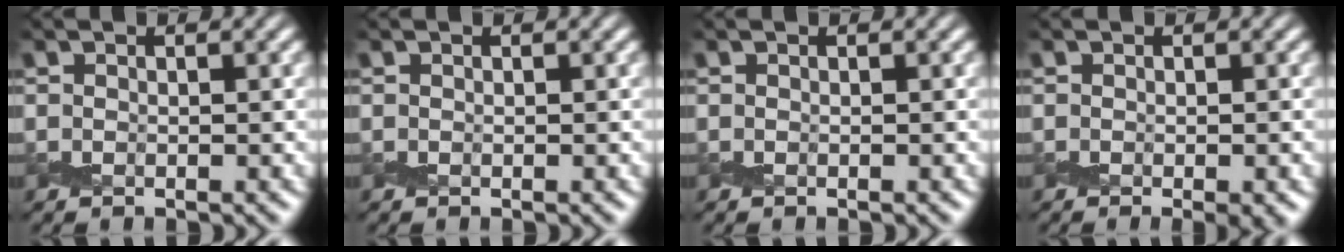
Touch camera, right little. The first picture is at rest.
{"total": 0.0}
{"total": 0.0}
{"total": 1.2, "force": [-0.8, 0.2, 0.9], "torque": [-0.015, -0.005, -0.013]}